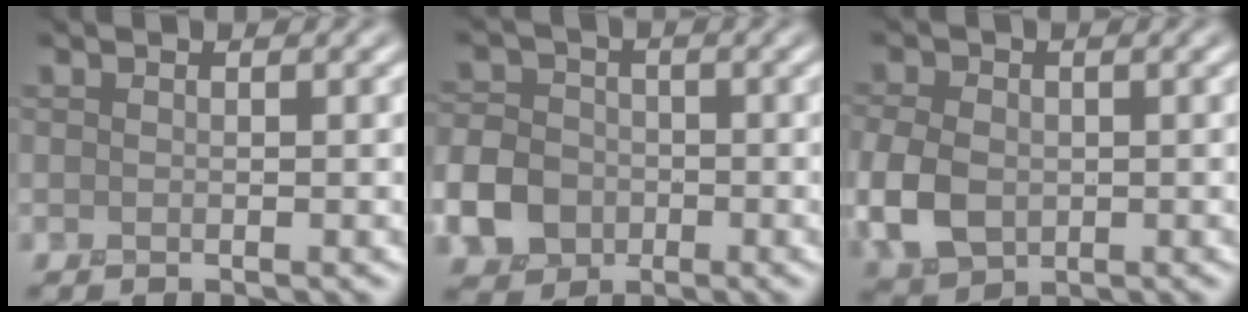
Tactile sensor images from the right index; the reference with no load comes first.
{"total": 7.0, "force": [-2.6, 5.9, 2.7], "torque": [-0.056, -0.015, -0.074]}
{"total": 5.4, "force": [-0.7, 4.0, 3.5], "torque": [-0.092, -0.005, -0.020]}